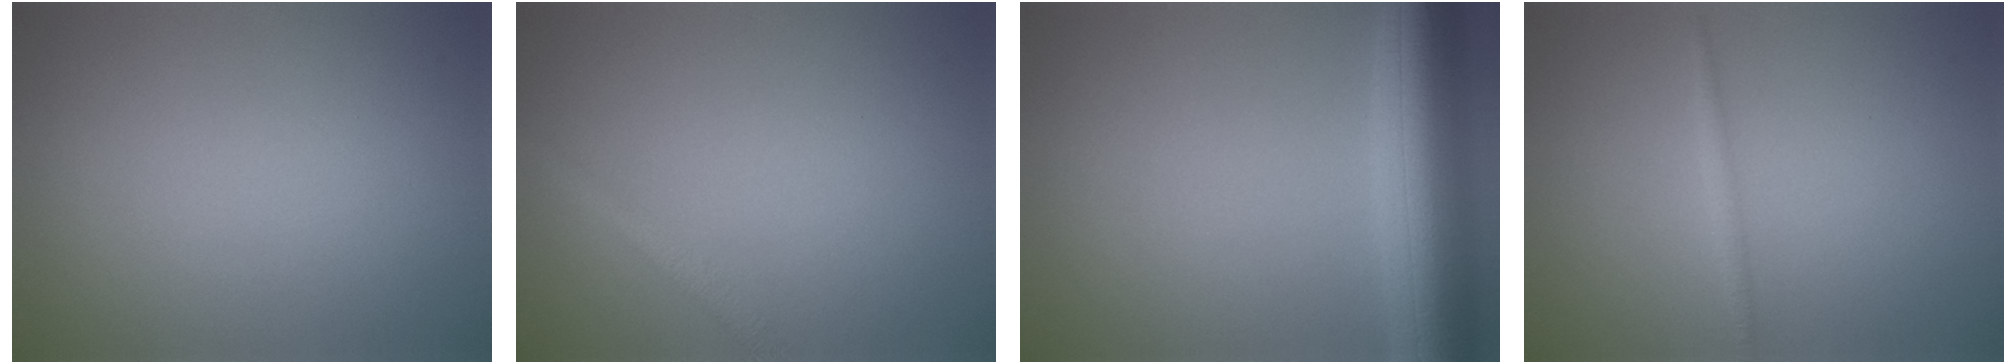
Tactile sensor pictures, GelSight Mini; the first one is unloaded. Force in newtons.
{"total": 1.6, "press": 1.6, "slide": 0.1}
{"total": 8.8, "press": 8.8, "slide": 0.4}
{"total": 0.9, "press": 0.9, "slide": 0.1}